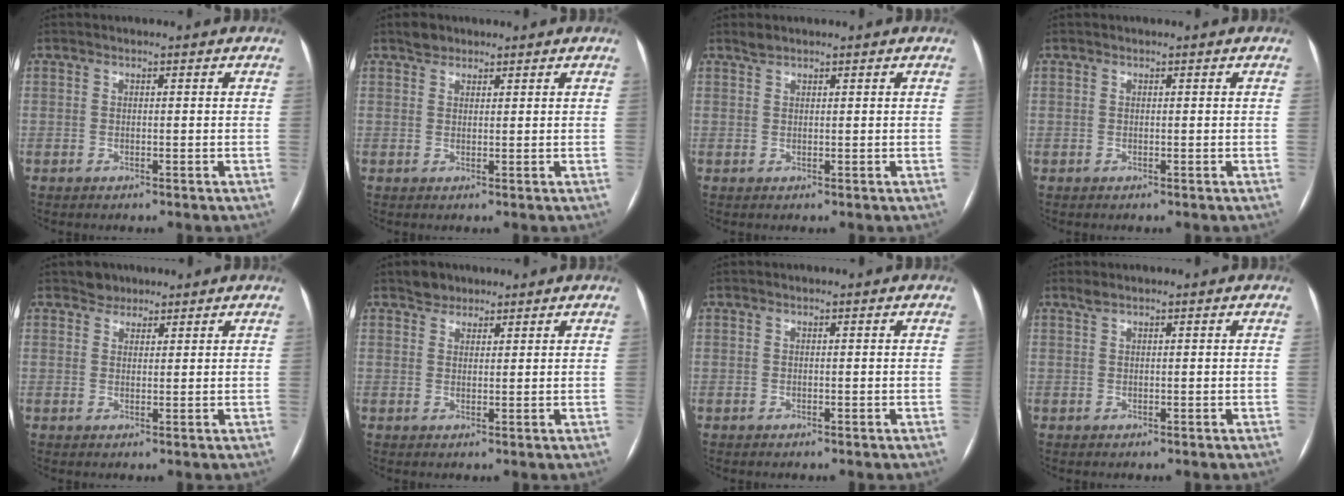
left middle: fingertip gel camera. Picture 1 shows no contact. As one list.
[{"total": 1.9, "force": [1.5, 1.1, 0.3], "torque": [-0.007, 0.005, 0.026]}, {"total": 1.0, "force": [0.9, 0.2, 0.2], "torque": [-0.009, 0.004, 0.022]}, {"total": 0.0}, {"total": 2.2, "force": [1.8, 1.3, -0.2], "torque": [0.004, 0.004, 0.026]}, {"total": 2.4, "force": [2.0, 1.4, 0.1], "torque": [-0.003, 0.006, 0.031]}, {"total": 0.0}, {"total": 0.8, "force": [0.8, -0.1, 0.2], "torque": [-0.009, 0.004, 0.021]}]